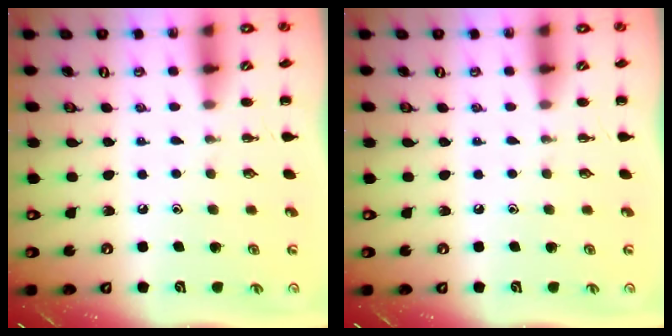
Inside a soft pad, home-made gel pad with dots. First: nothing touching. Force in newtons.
{"total": 0.0}